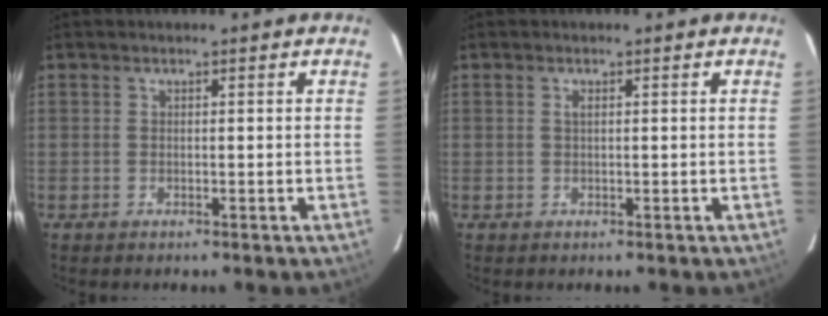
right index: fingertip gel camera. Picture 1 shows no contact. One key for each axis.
{"total": 0.6, "fx": 0.2, "fy": 0.2, "fz": 0.6, "tx": -0.011, "ty": 0.003, "tz": 0.003}